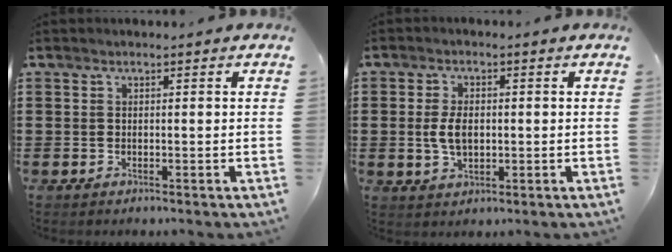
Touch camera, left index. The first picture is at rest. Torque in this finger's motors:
{"motor_torque": [0.86, 0.80, 0.52, 0.10]}